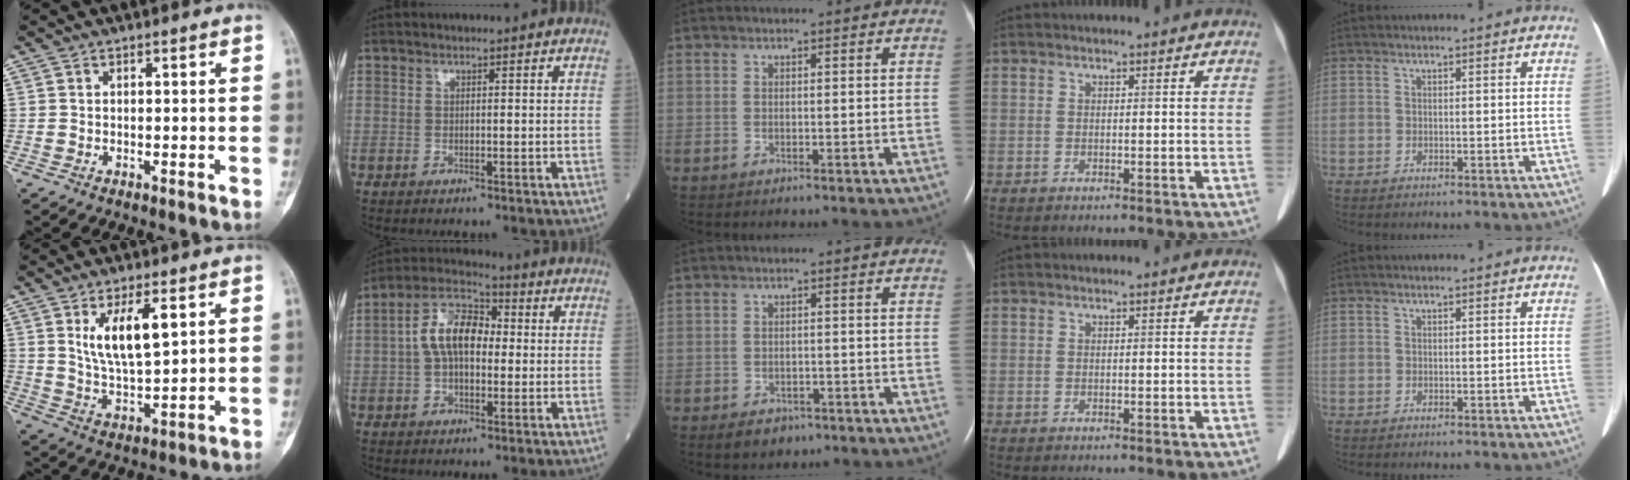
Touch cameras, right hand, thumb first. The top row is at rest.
{"thumb": {"total": 10.3, "force": [3.8, 3.8, 8.8], "torque": [-0.147, -0.024, 0.081]}, "index": {"total": 9.3, "force": [0.5, 5.0, 7.8], "torque": [-0.158, 0.034, 0.003]}, "middle": {"total": 3.5, "force": [-2.3, 2.4, 1.2], "torque": [-0.021, 0.002, -0.025]}}